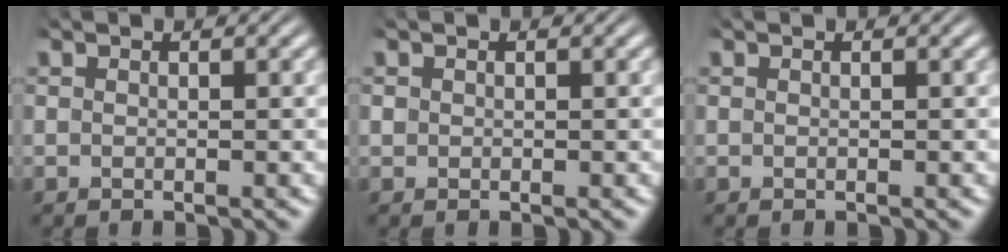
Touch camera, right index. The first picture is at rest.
{"total": 0.5, "force": [0.0, 0.5, 0.2], "torque": [-0.010, -0.002, 0.003]}
{"total": 0.0}